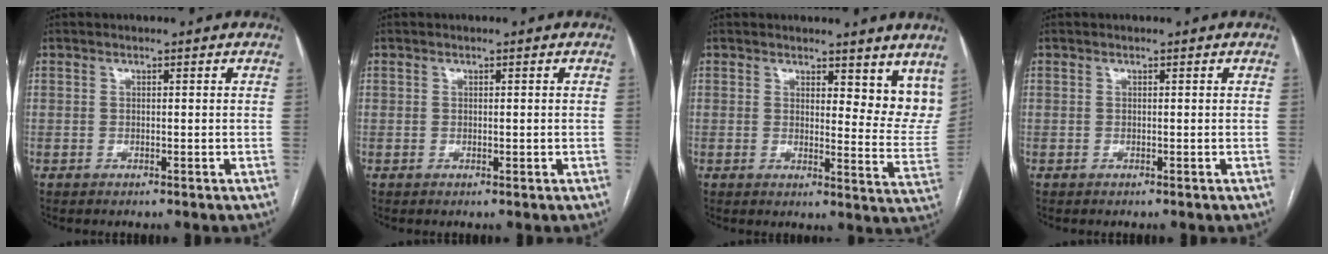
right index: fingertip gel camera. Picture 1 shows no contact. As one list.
[{"total": 0.6, "force": [0.1, 0.4, 0.4], "torque": [-0.004, -0.001, 0.002]}, {"total": 9.3, "force": [7.4, 3.2, 4.6], "torque": [-0.036, -0.033, 0.074]}, {"total": 0.0}]